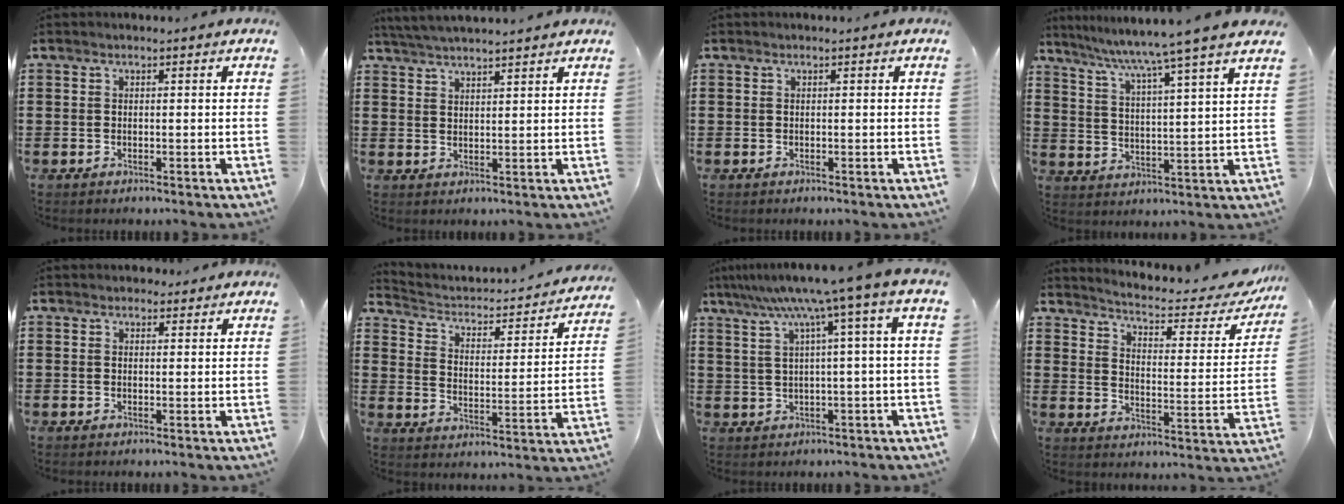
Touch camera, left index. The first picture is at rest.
{"total": 3.4, "force": [3.3, -0.3, 0.7], "torque": [-0.022, -0.006, 0.062]}
{"total": 0.0}
{"total": 6.5, "force": [5.5, -1.7, 3.0], "torque": [-0.082, -0.043, 0.084]}
{"total": 1.4, "force": [1.2, 0.8, 0.2], "torque": [0.001, 0.002, 0.021]}
{"total": 2.1, "force": [1.5, 1.1, 0.8], "torque": [-0.032, -0.021, 0.014]}
{"total": 7.2, "force": [2.6, -0.9, 6.6], "torque": [-0.133, -0.016, 0.037]}
{"total": 3.7, "force": [3.2, 0.4, 1.8], "torque": [-0.053, -0.027, 0.045]}